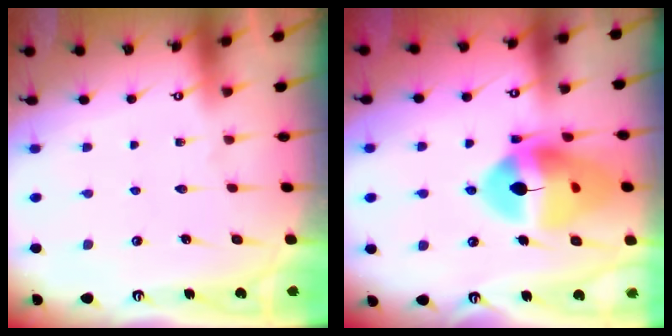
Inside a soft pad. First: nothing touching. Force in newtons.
{"total": 19.1, "press": 19.0, "slide": 2.0}